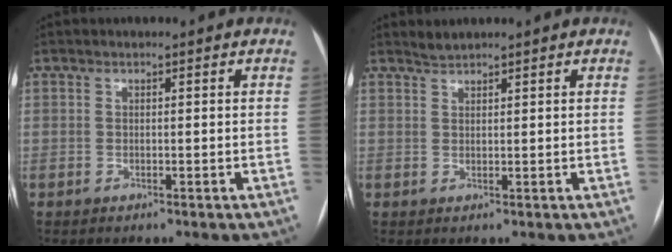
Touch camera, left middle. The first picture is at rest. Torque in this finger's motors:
{"motor_torque": [-0.03, -0.02, -0.02, -0.01]}